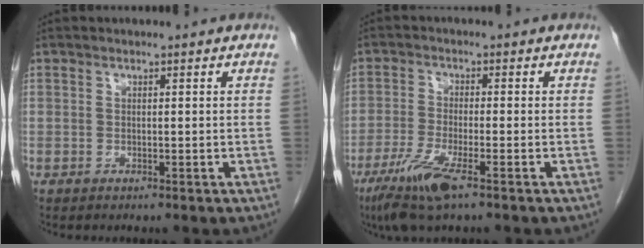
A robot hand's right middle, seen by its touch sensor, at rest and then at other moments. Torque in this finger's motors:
{"motor_torque": [1.34, -0.80, 0.49, 0.13]}